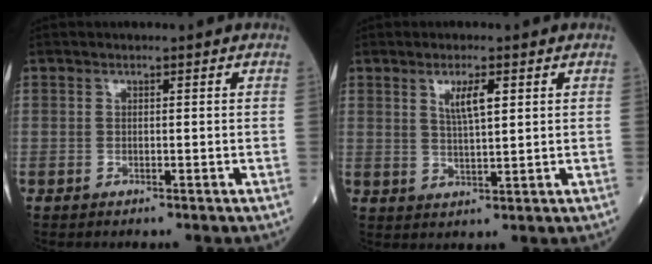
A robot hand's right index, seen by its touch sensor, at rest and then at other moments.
{"total": 4.0, "force": [1.7, 0.7, 3.6], "torque": [-0.067, 0.002, 0.033]}